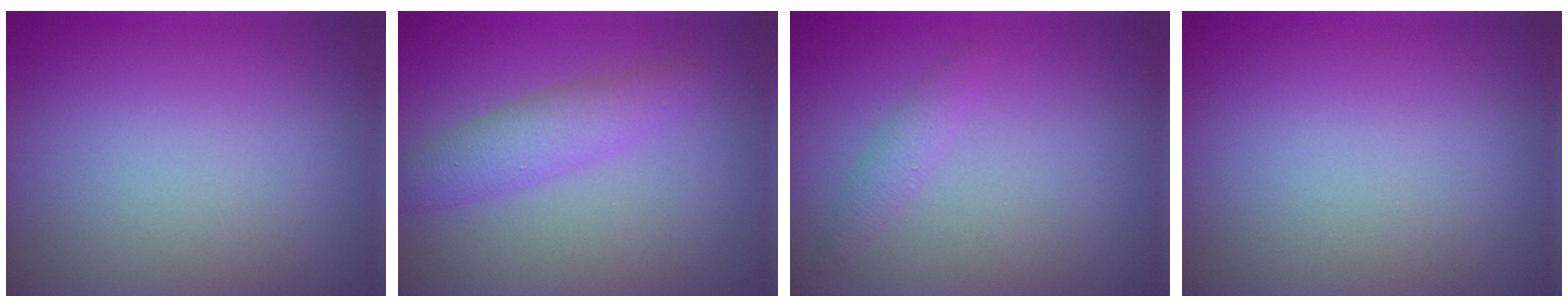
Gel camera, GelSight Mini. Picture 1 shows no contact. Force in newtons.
{"total": 2.9, "press": 2.9, "slide": 0.0}
{"total": 1.2, "press": 1.2, "slide": 0.1}
{"total": 0.0}